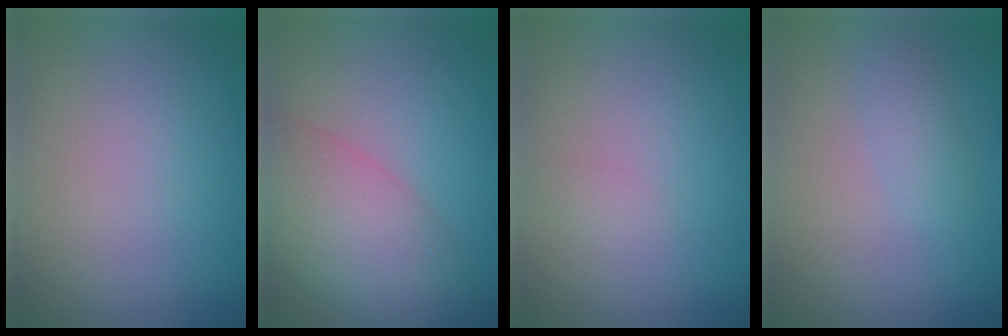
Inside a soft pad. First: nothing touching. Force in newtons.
{"total": 7.6, "press": 7.6, "slide": 0.4}
{"total": 0.7, "press": 0.7, "slide": 0.1}
{"total": 1.5, "press": 1.5, "slide": 0.1}